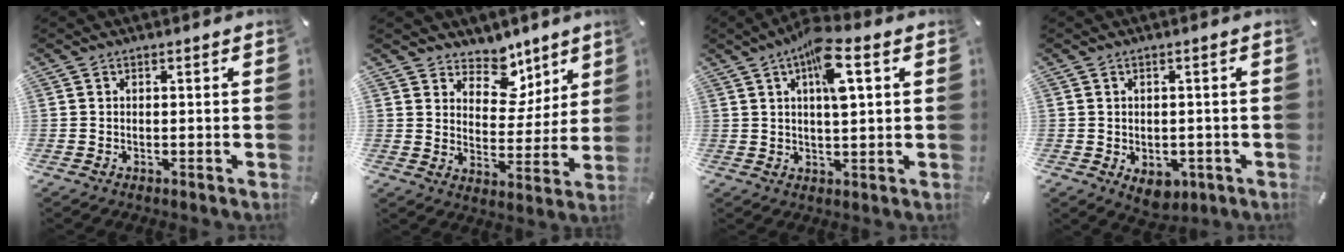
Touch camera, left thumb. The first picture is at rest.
{"total": 9.3, "force": [6.3, 6.4, 2.1], "torque": [-0.034, -0.061, 0.116]}
{"total": 9.1, "force": [3.6, 2.7, 7.9], "torque": [-0.135, -0.002, 0.056]}
{"total": 4.5, "force": [-1.6, 3.4, 2.5], "torque": [-0.020, 0.004, -0.025]}